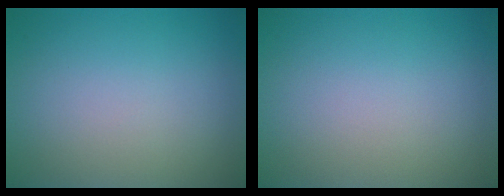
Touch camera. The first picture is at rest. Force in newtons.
{"total": 0.0}